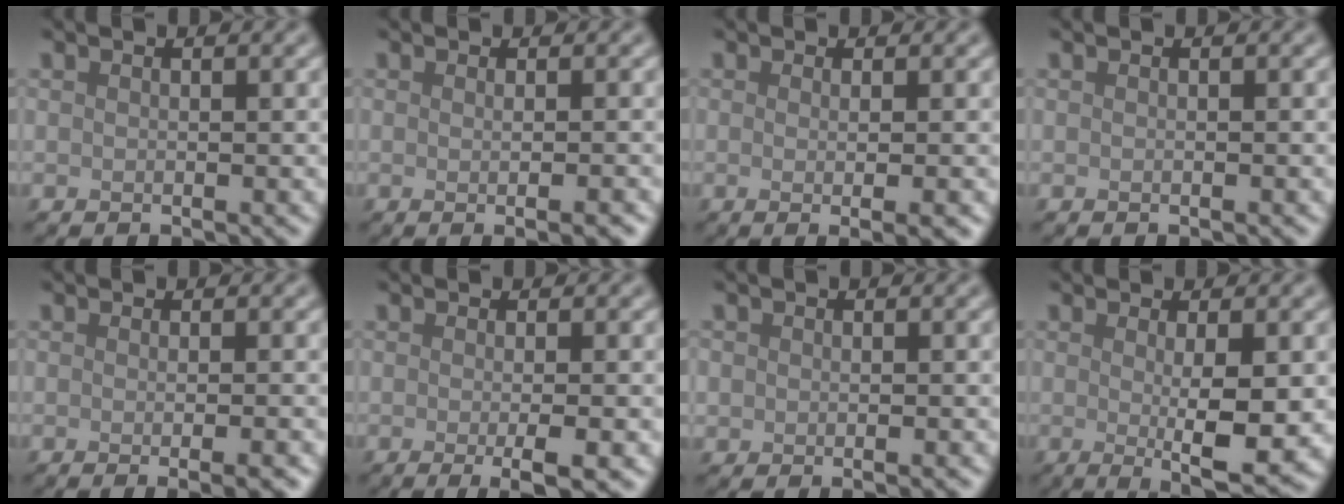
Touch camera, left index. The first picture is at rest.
{"total": 2.8, "force": [-0.4, 0.8, 2.6], "torque": [-0.018, 0.001, -0.003]}
{"total": 3.1, "force": [-0.3, 0.8, 3.0], "torque": [-0.029, 0.001, -0.008]}
{"total": 0.0}
{"total": 3.7, "force": [-0.7, 1.3, 3.4], "torque": [-0.021, 0.000, -0.010]}
{"total": 3.6, "force": [-0.7, 0.8, 3.4], "torque": [-0.045, -0.007, -0.013]}
{"total": 1.2, "force": [-0.2, 0.8, 0.9], "torque": [-0.012, -0.006, 0.001]}
{"total": 5.4, "force": [-0.3, 0.9, 5.3], "torque": [-0.082, -0.009, 0.000]}